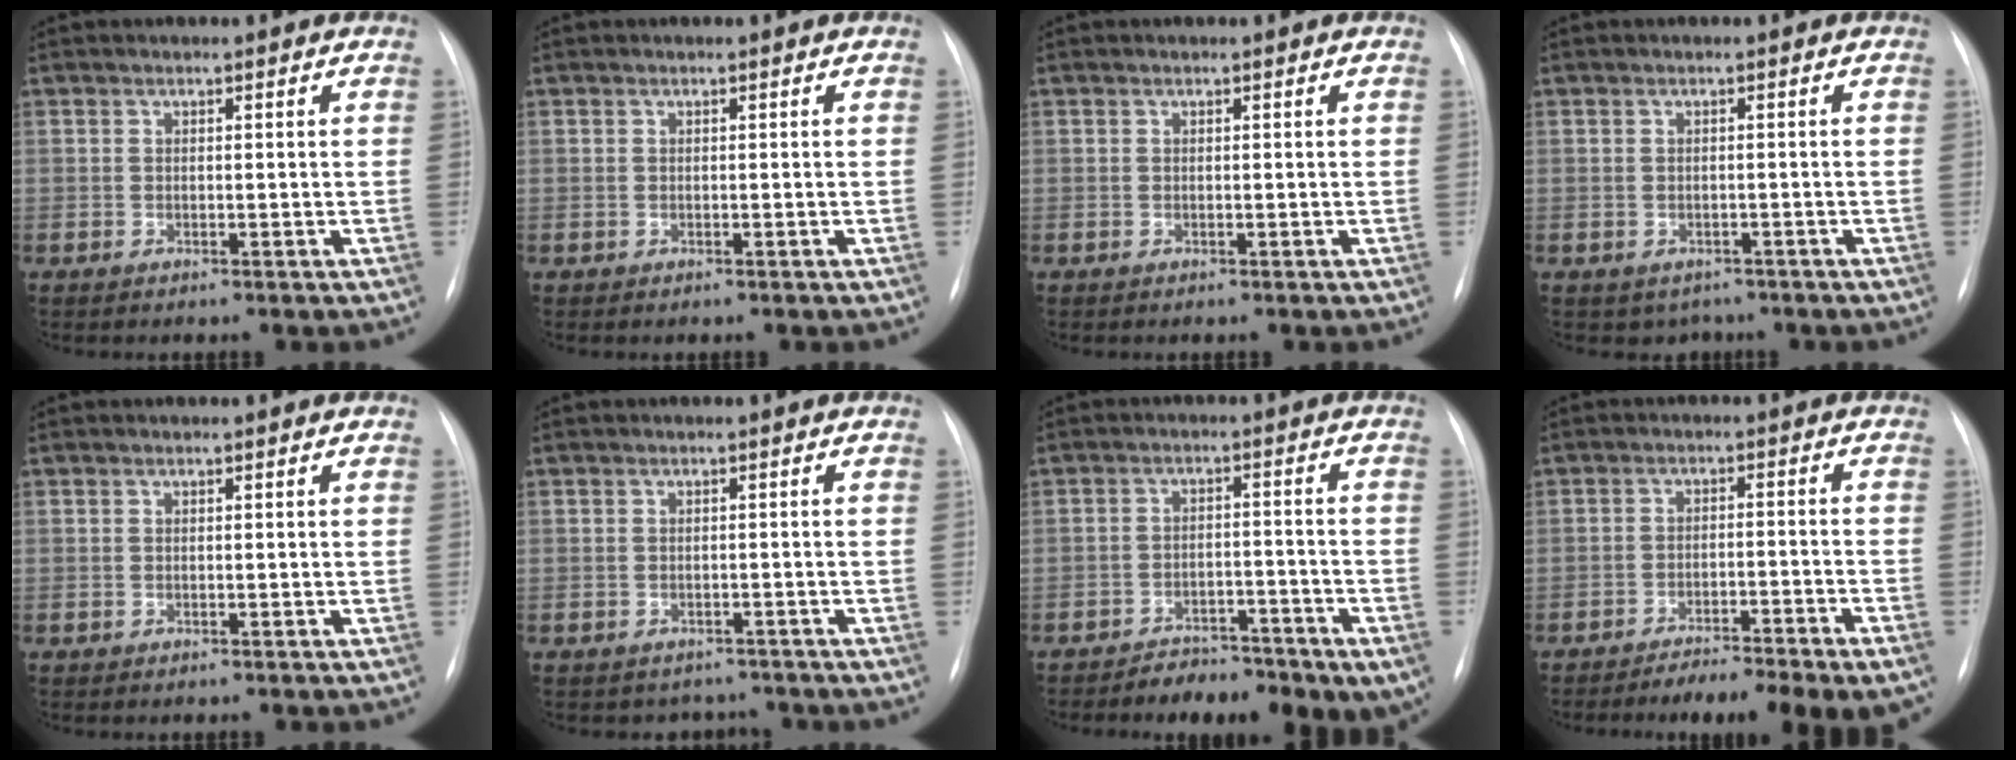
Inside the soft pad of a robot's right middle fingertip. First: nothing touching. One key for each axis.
{"total": 0.0}
{"total": 0.0}
{"total": 2.7, "fx": -1.9, "fy": 1.9, "fz": 0.5, "tx": -0.002, "ty": 0.007, "tz": -0.021}
{"total": 0.0}
{"total": 2.7, "fx": -2.3, "fy": 1.4, "fz": -0.4, "tx": 0.004, "ty": 0.012, "tz": -0.030}
{"total": 9.0, "fx": -6.6, "fy": 3.4, "fz": 5.1, "tx": -0.056, "ty": 0.013, "tz": -0.098}
{"total": 12.8, "fx": -9.8, "fy": 1.0, "fz": 8.1, "tx": -0.088, "ty": -0.005, "tz": -0.143}